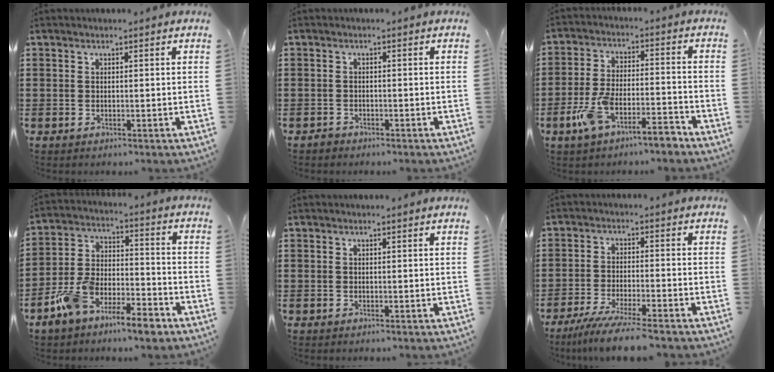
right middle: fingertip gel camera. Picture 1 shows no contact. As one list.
[{"total": 0.9, "force": [-0.9, 0.4, 0.0], "torque": [-0.003, 0.002, -0.020]}, {"total": 7.7, "force": [-5.7, 1.6, 5.0], "torque": [-0.114, -0.004, -0.111]}, {"total": 9.6, "force": [-7.6, 3.3, 4.8], "torque": [-0.103, 0.018, -0.150]}, {"total": 0.0}, {"total": 5.7, "force": [-4.9, -0.3, 2.8], "torque": [-0.063, -0.021, -0.096]}]